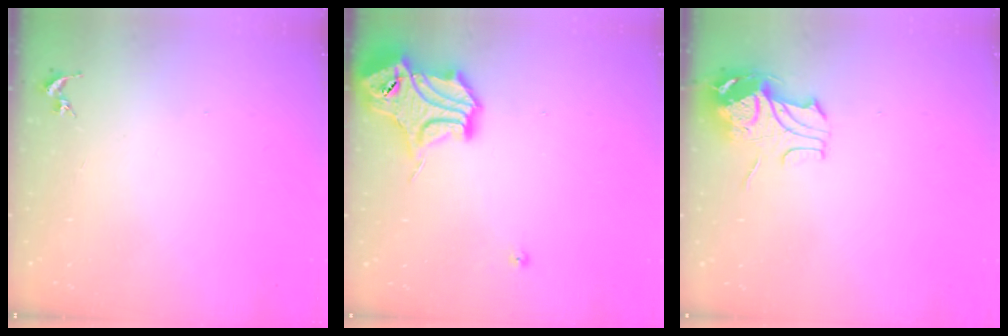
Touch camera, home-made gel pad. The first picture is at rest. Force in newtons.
{"total": 18.1, "press": 17.9, "slide": 2.0}
{"total": 9.6, "press": 9.6, "slide": 1.1}